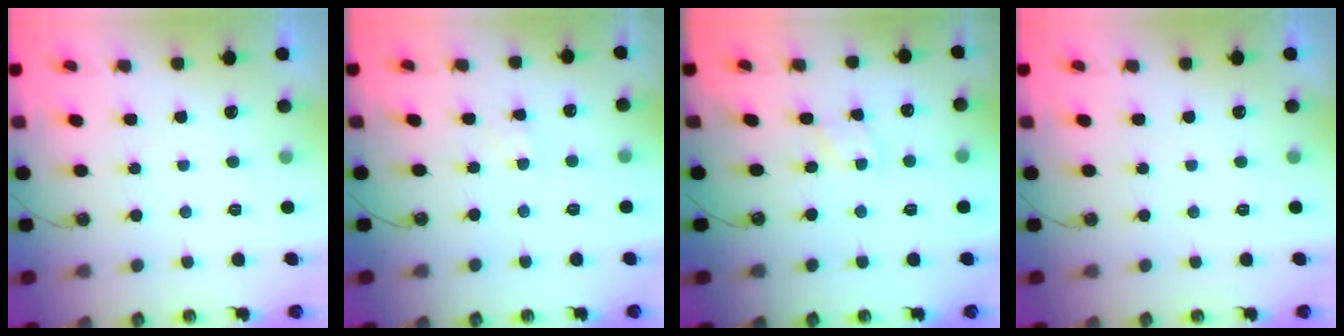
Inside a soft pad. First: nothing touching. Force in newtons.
{"total": 2.8, "press": 2.8, "slide": 0.5}
{"total": 2.9, "press": 2.9, "slide": 0.5}
{"total": 0.0}